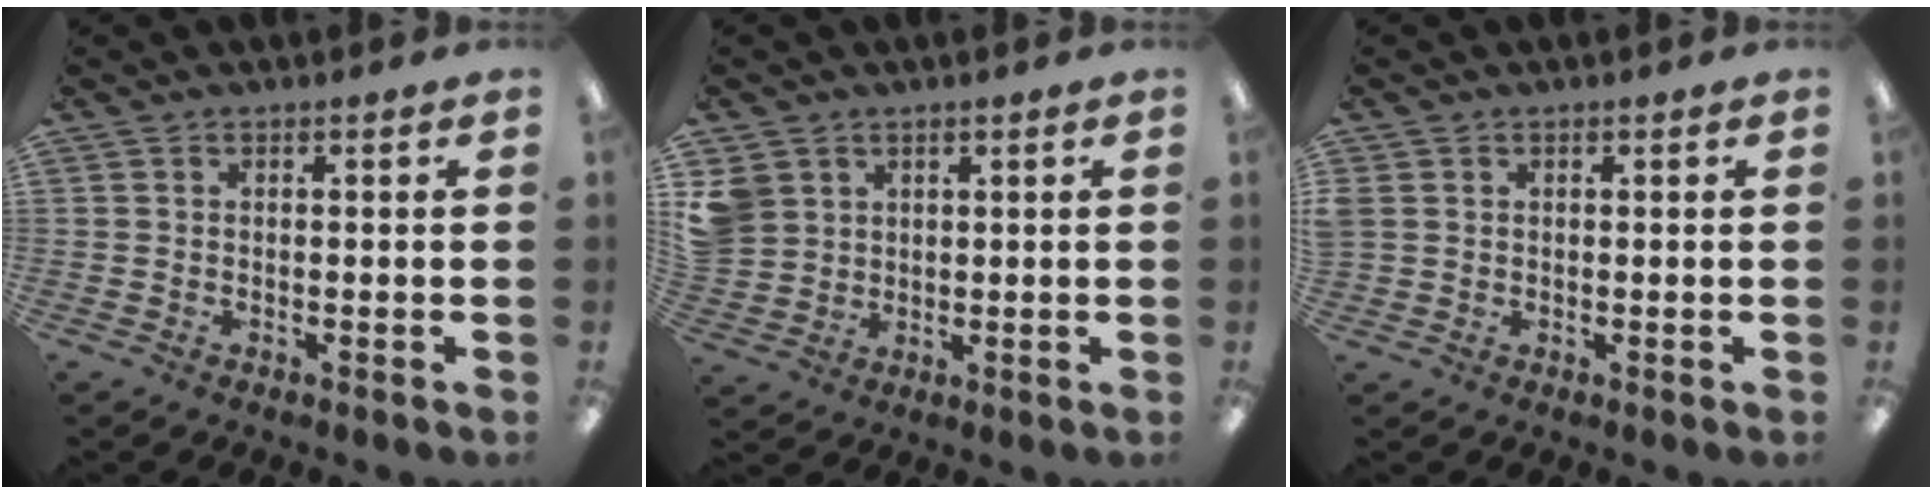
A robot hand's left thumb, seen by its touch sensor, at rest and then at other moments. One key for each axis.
{"total": 5.9, "fx": 2.5, "fy": 5.3, "fz": 1.0, "tx": -0.029, "ty": 0.005, "tz": 0.053}
{"total": 2.0, "fx": 0.5, "fy": 1.8, "fz": 0.6, "tx": -0.013, "ty": 0.002, "tz": 0.009}